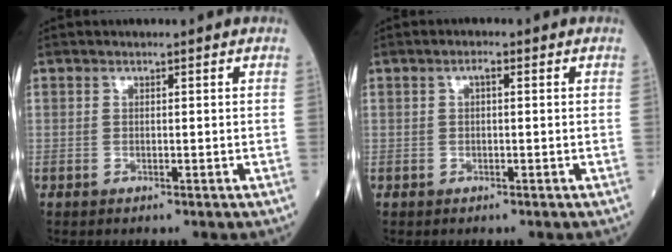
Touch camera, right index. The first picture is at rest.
{"total": 1.0, "force": [0.2, 0.3, 1.0], "torque": [-0.016, 0.004, 0.001]}